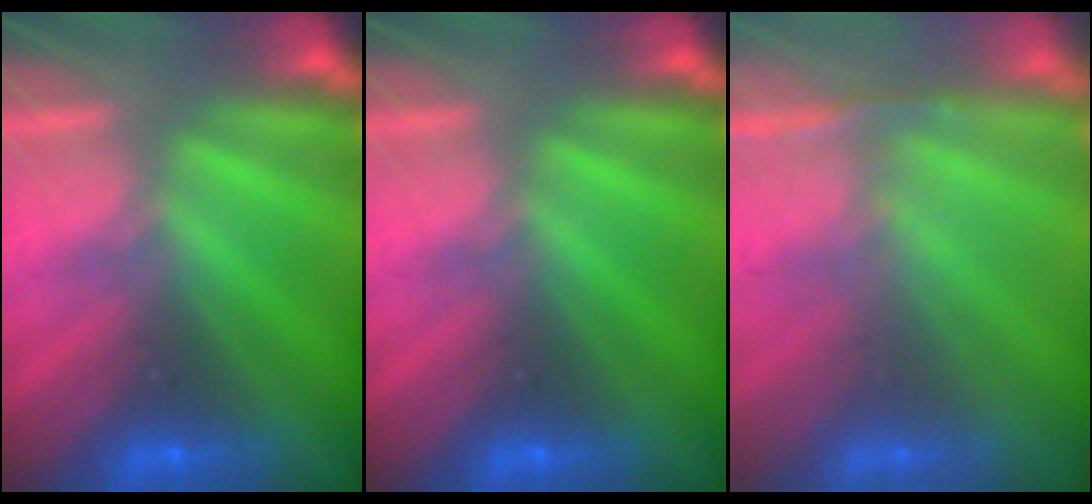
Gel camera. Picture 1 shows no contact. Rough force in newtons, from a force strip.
{"total": 0.0}
{"total": 1.1}